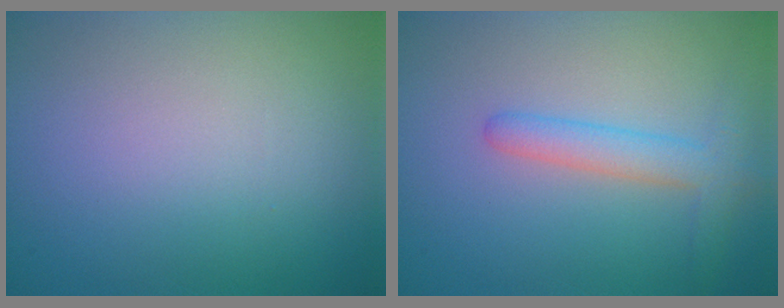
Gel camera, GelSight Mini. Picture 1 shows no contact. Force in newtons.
{"total": 3.0, "press": 3.0, "slide": 0.2}